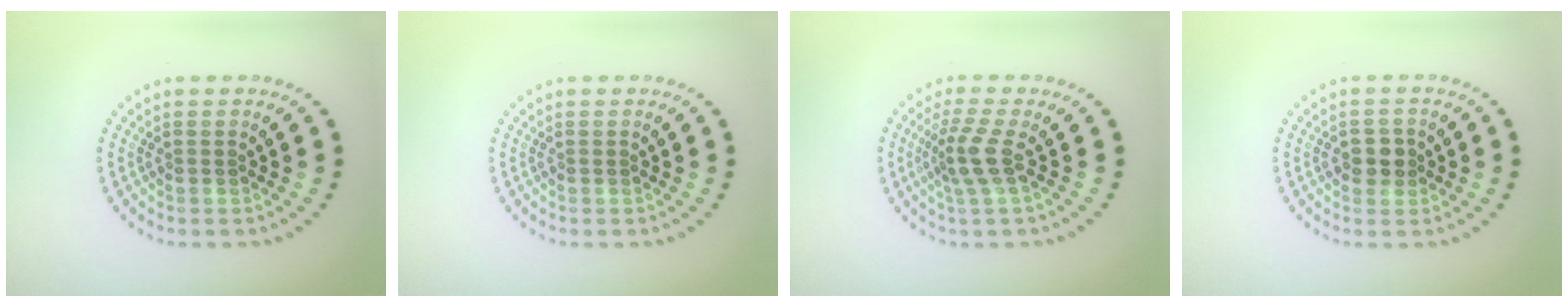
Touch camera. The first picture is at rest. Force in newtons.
{"total": 0.0}
{"total": 2.9, "press": 2.3, "slide": 1.8}
{"total": 2.0, "press": 2.0, "slide": 0.6}